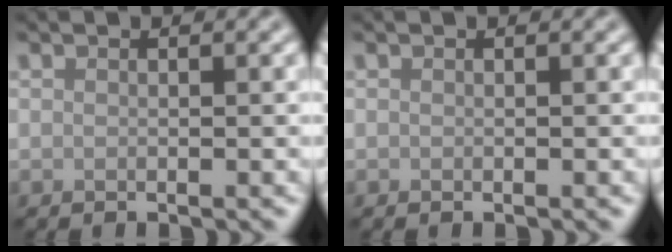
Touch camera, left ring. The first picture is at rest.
{"total": 0.0}